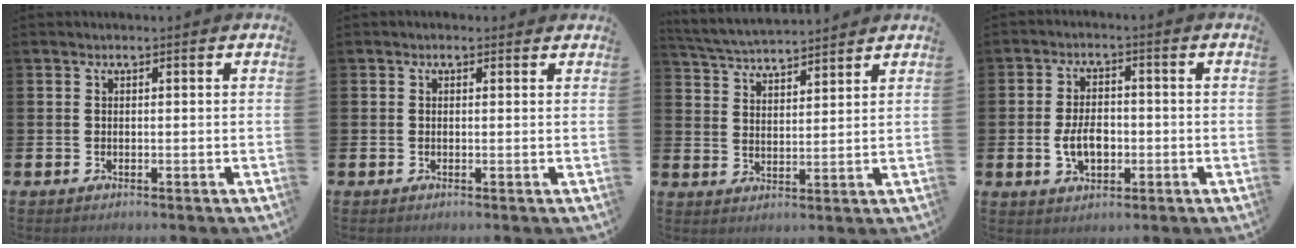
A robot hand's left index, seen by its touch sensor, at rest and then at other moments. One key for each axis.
{"total": 0.5, "fx": 0.1, "fy": 0.5, "fz": 0.2, "tx": -0.002, "ty": 0.006, "tz": 0.001}
{"total": 4.8, "fx": 4.8, "fy": 0.3, "fz": 0.3, "tx": -0.023, "ty": -0.030, "tz": 0.084}
{"total": 4.7, "fx": -0.9, "fy": 2.9, "fz": 3.6, "tx": -0.051, "ty": 0.002, "tz": -0.019}